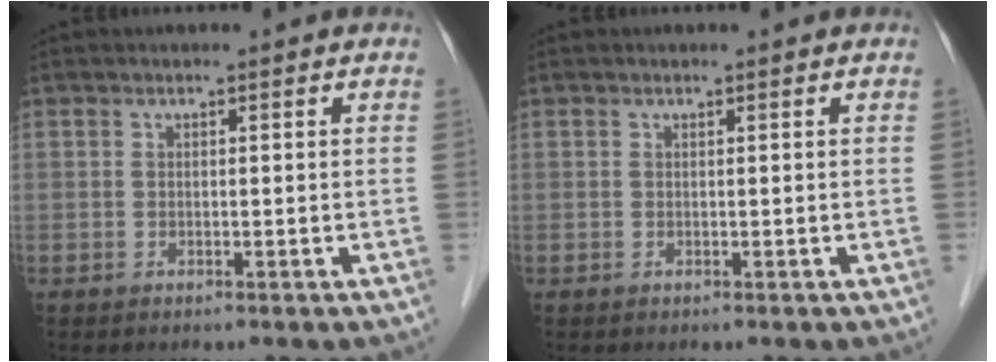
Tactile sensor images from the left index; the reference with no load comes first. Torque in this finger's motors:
{"motor_torque": [-0.02, 0.00, 0.00, -0.01]}